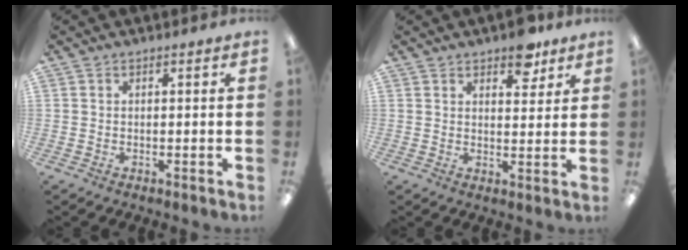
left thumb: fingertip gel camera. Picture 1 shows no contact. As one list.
[{"total": 6.6, "force": [5.0, 3.2, 3.0], "torque": [-0.023, -0.026, 0.084]}]